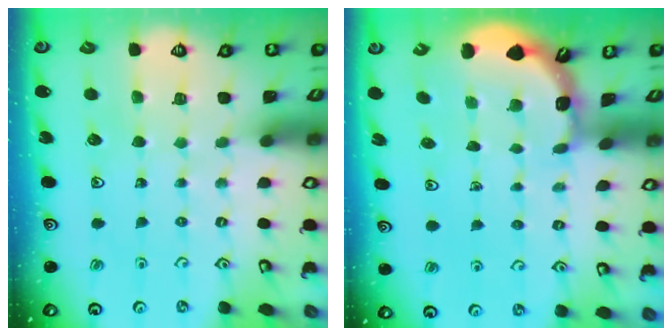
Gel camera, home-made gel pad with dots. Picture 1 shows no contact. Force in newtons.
{"total": 2.0, "press": 2.0, "slide": 0.4}